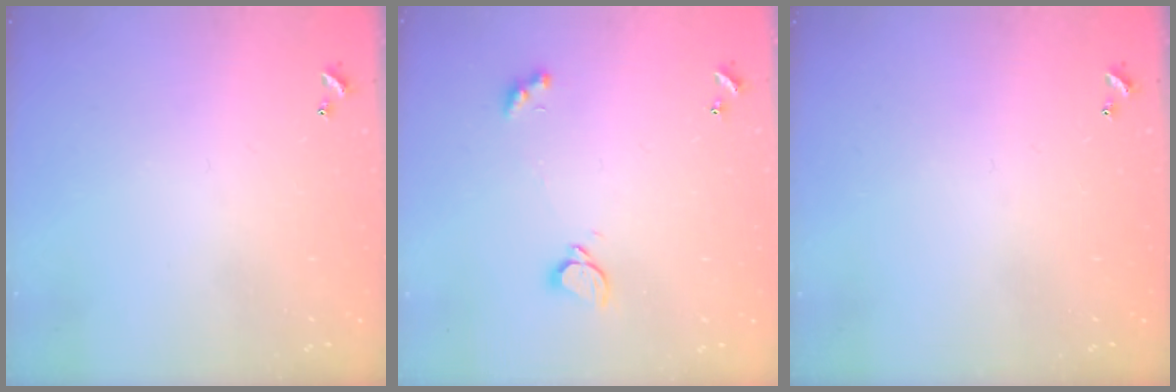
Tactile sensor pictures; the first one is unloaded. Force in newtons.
{"total": 1.6, "press": 1.5, "slide": 0.5}
{"total": 0.0}